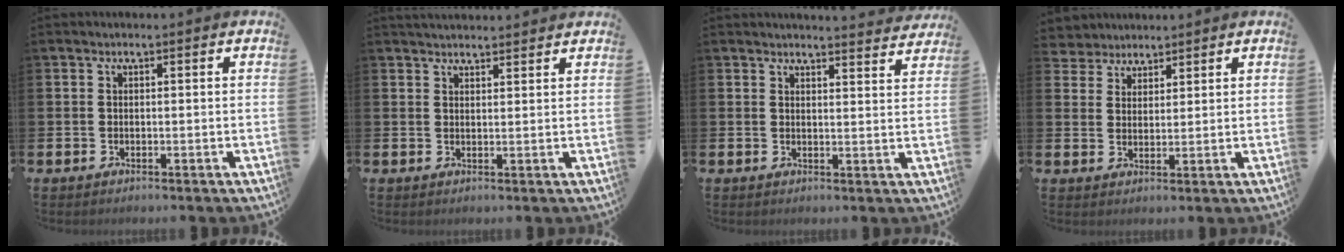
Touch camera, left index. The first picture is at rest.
{"total": 2.5, "force": [2.5, 0.4, 0.1], "torque": [-0.005, -0.009, 0.045]}
{"total": 3.4, "force": [3.4, -0.1, 0.0], "torque": [0.002, -0.027, 0.059]}
{"total": 3.7, "force": [3.4, 1.3, -0.9], "torque": [-0.007, -0.012, 0.063]}